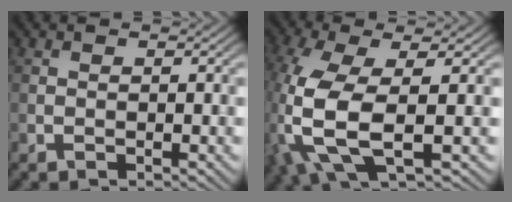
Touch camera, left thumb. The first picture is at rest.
{"total": 10.8, "force": [-1.1, 4.3, 9.8], "torque": [-0.237, -0.016, -0.025]}